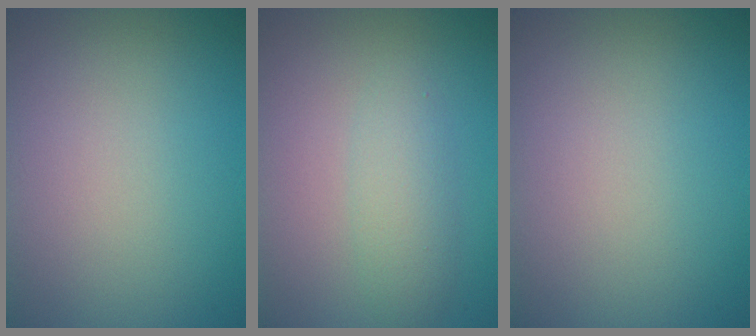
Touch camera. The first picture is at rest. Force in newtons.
{"total": 2.4, "press": 2.4, "slide": 0.0}
{"total": 0.0}